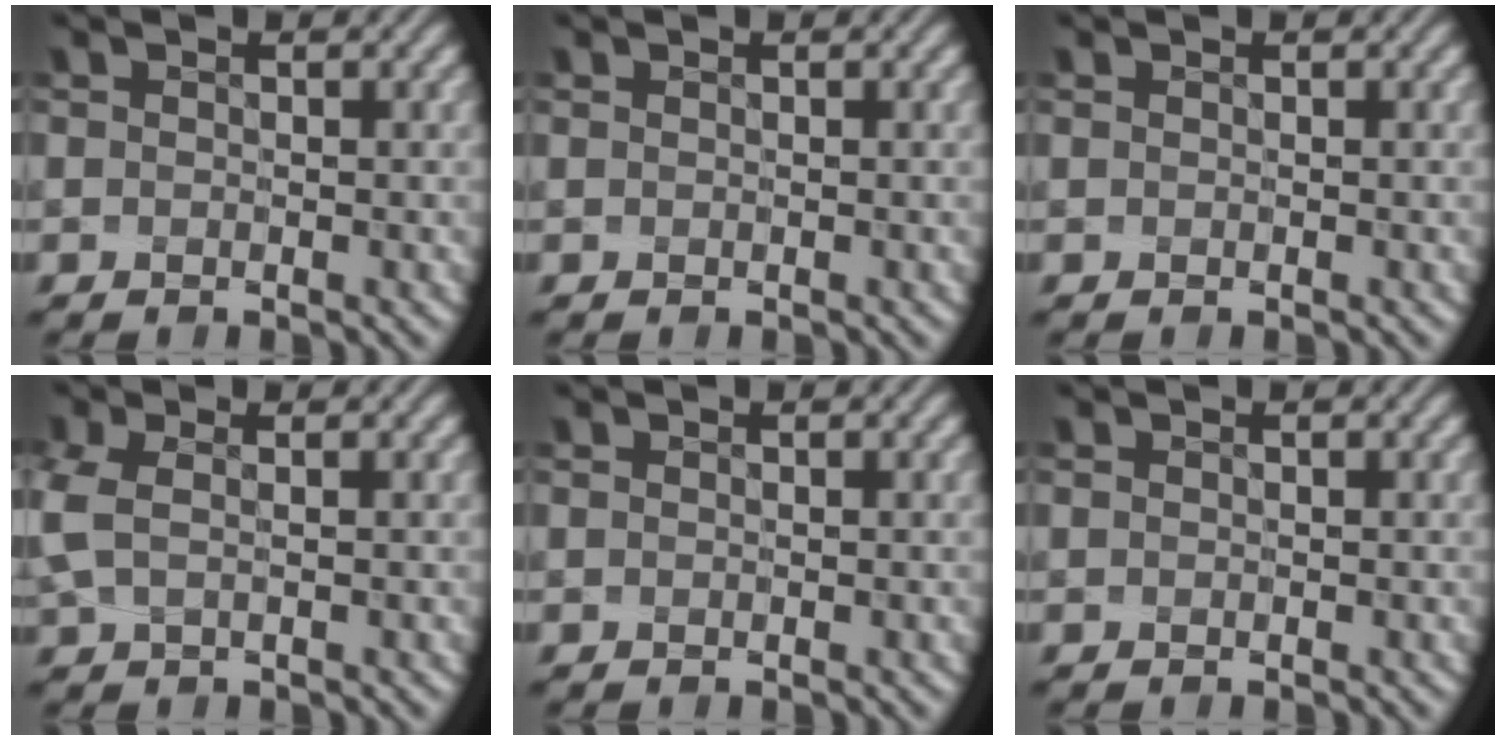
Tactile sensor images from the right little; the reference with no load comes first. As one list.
[{"total": 0.0}, {"total": 0.0}, {"total": 2.4, "force": [-0.2, 1.7, 1.7], "torque": [-0.054, 0.003, -0.008]}, {"total": 0.0}, {"total": 0.0}]